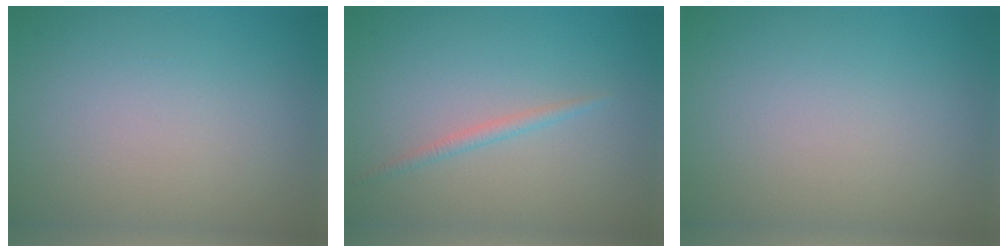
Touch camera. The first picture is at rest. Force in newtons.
{"total": 1.1, "press": 1.1, "slide": 0.0}
{"total": 0.0}